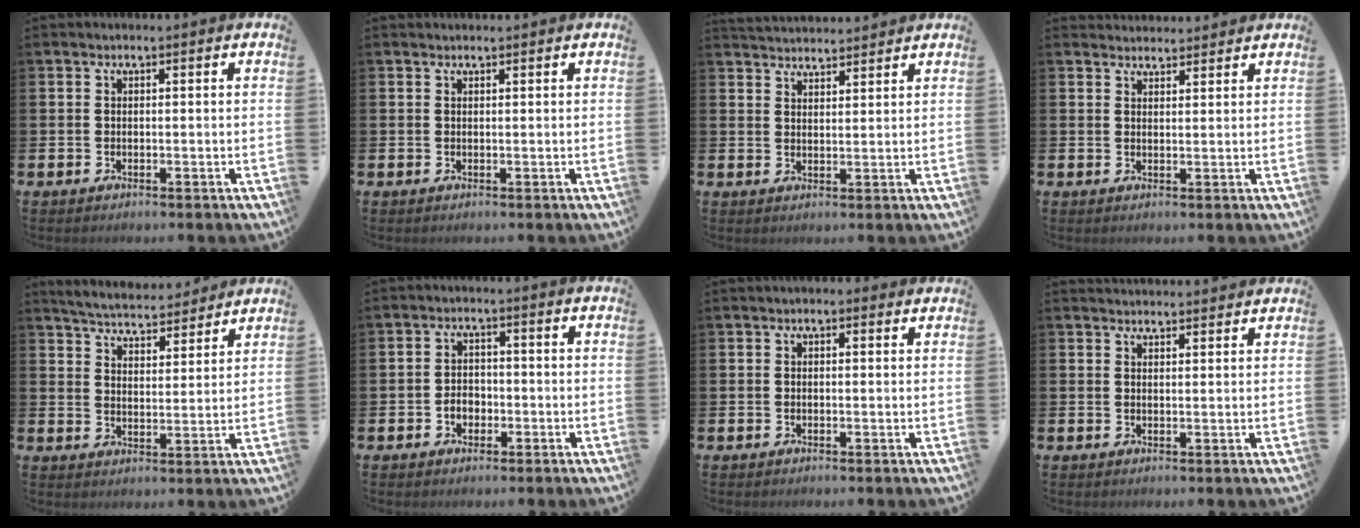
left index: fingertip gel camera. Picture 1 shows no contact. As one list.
[{"total": 0.6, "force": [0.6, 0.1, 0.0], "torque": [0.012, -0.005, 0.009]}, {"total": 3.5, "force": [3.4, 0.5, -0.1], "torque": [-0.003, -0.018, 0.063]}, {"total": 2.6, "force": [2.5, 0.7, -0.2], "torque": [0.002, -0.011, 0.045]}, {"total": 5.4, "force": [5.3, 0.7, 0.4], "torque": [-0.030, -0.034, 0.095]}, {"total": 2.6, "force": [-0.9, 2.0, 1.3], "torque": [-0.016, -0.002, -0.023]}, {"total": 0.7, "force": [0.6, 0.4, 0.2], "torque": [0.007, 0.002, 0.007]}, {"total": 2.3, "force": [2.3, 0.3, 0.0], "torque": [0.003, -0.014, 0.040]}]